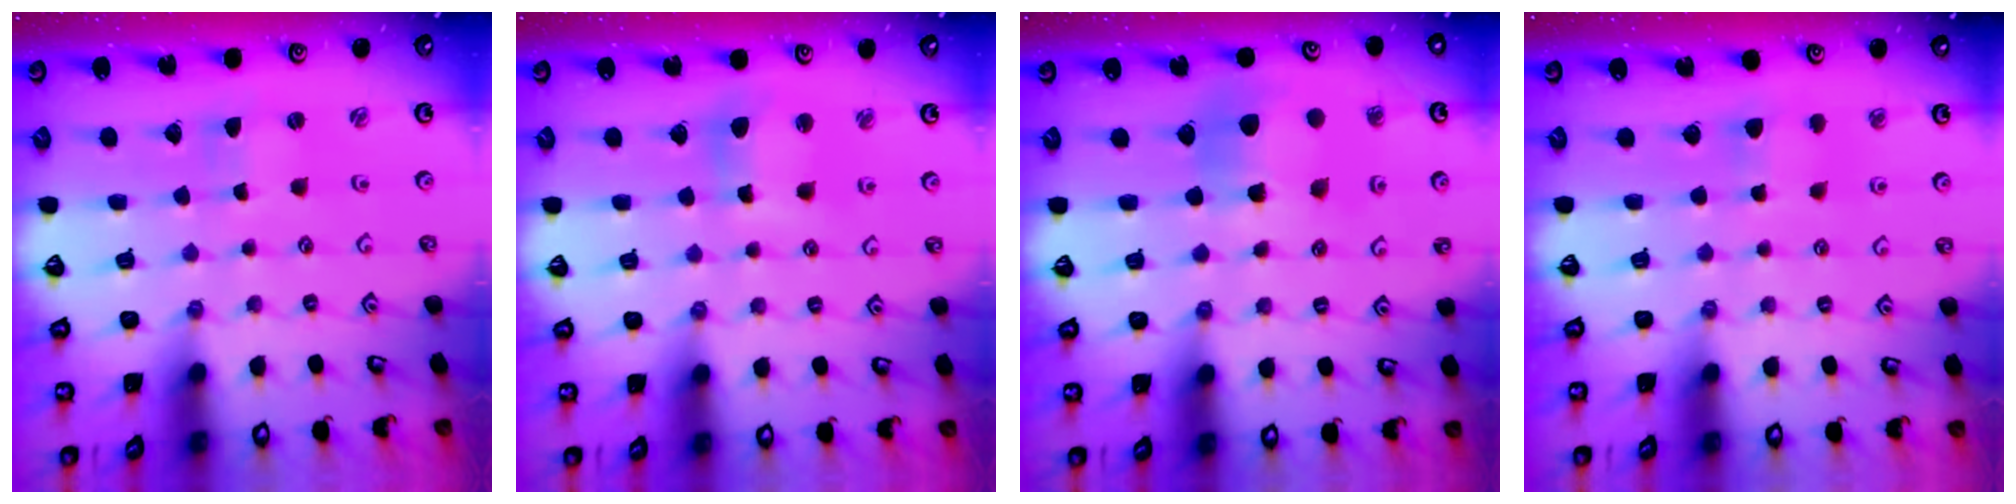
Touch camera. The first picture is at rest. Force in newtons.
{"total": 8.3, "press": 8.1, "slide": 1.5}
{"total": 10.2, "press": 10.2, "slide": 1.2}
{"total": 6.6, "press": 6.5, "slide": 0.8}